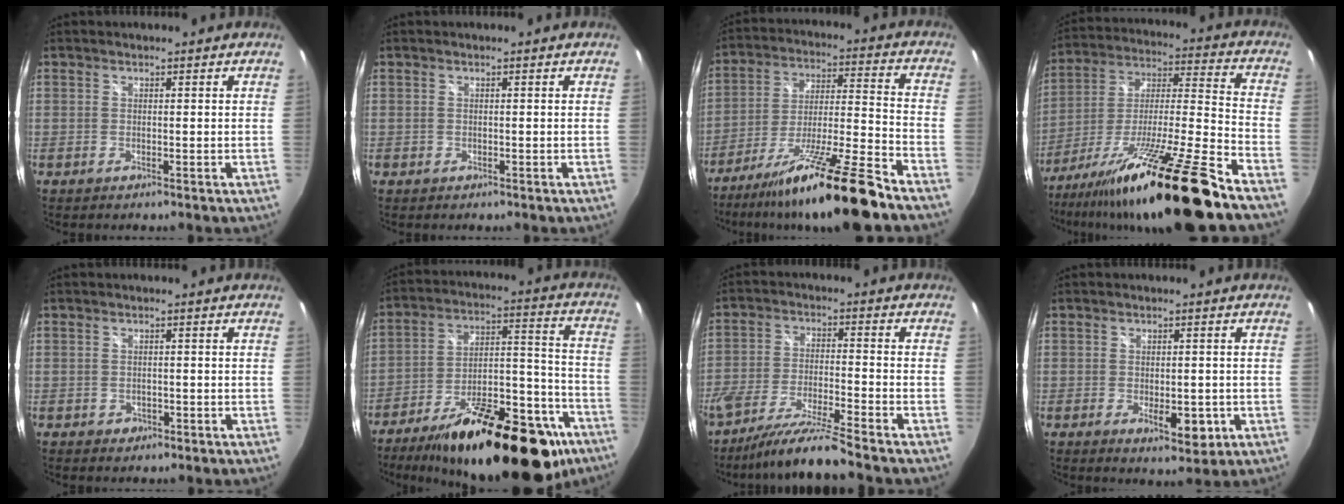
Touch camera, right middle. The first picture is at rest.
{"total": 0.7, "force": [-0.3, 0.6, 0.1], "torque": [-0.001, -0.003, -0.006]}
{"total": 18.4, "force": [-14.4, -0.4, 11.5], "torque": [-0.210, -0.015, -0.240]}
{"total": 23.8, "force": [-17.6, -0.6, 16.0], "torque": [-0.264, -0.031, -0.297]}
{"total": 1.8, "force": [-0.7, 1.6, 0.5], "torque": [-0.010, -0.002, -0.009]}
{"total": 30.9, "force": [-20.3, 11.6, 20.1], "torque": [-0.295, 0.011, -0.285]}
{"total": 9.9, "force": [-8.7, -1.5, 4.5], "torque": [-0.096, -0.010, -0.160]}
{"total": 5.5, "force": [-1.7, 2.8, 4.4], "torque": [-0.067, -0.010, -0.016]}